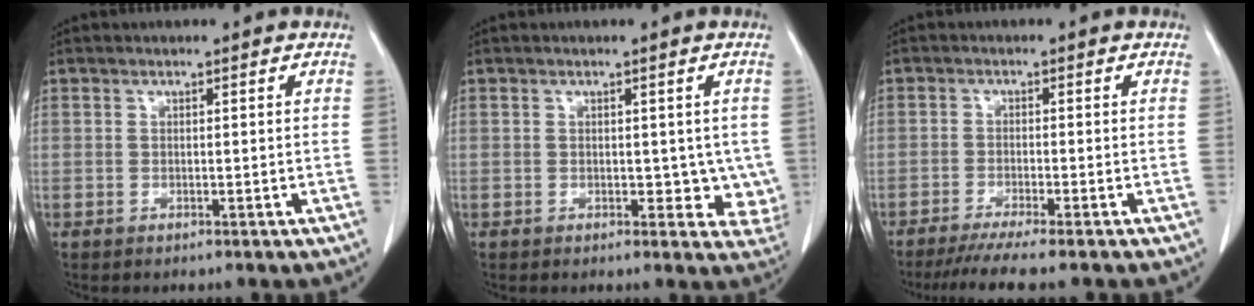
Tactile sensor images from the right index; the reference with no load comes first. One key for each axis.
{"total": 4.8, "fx": 0.4, "fy": 3.1, "fz": 3.6, "tx": -0.019, "ty": -0.005, "tz": 0.007}
{"total": 6.6, "fx": -5.5, "fy": -0.9, "fz": 3.6, "tx": -0.047, "ty": -0.019, "tz": -0.088}